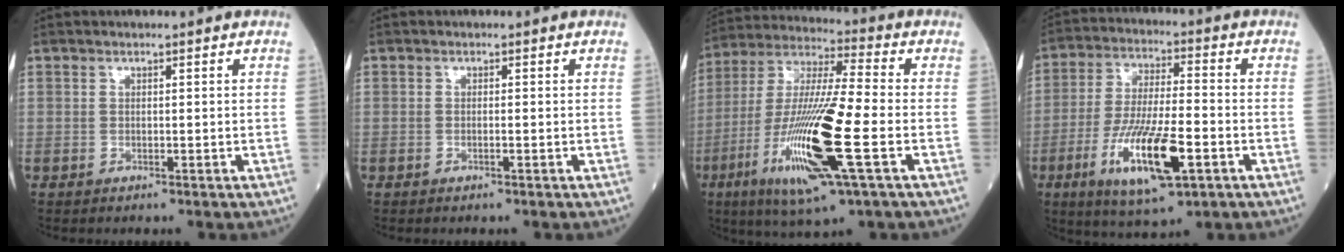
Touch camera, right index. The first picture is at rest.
{"total": 0.8, "force": [-0.2, 0.3, 0.7], "torque": [-0.021, -0.001, -0.004]}
{"total": 21.2, "force": [-6.6, 2.2, 20.1], "torque": [-0.433, -0.036, -0.122]}
{"total": 15.4, "force": [-5.8, 3.4, 13.9], "torque": [-0.277, -0.021, -0.095]}